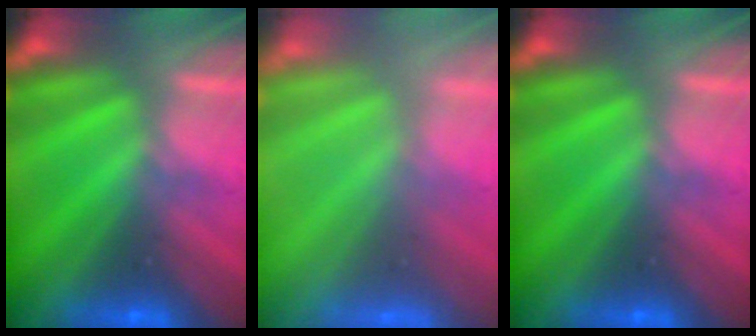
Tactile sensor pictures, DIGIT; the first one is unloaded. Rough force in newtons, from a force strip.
{"total": 8.0}
{"total": 0.0}